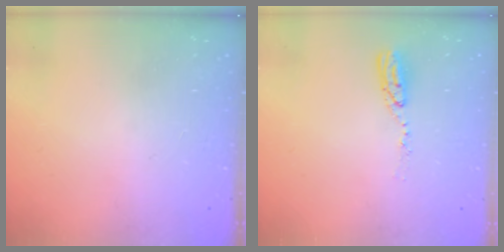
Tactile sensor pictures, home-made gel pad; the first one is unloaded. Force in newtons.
{"total": 5.1, "press": 5.1, "slide": 0.3}